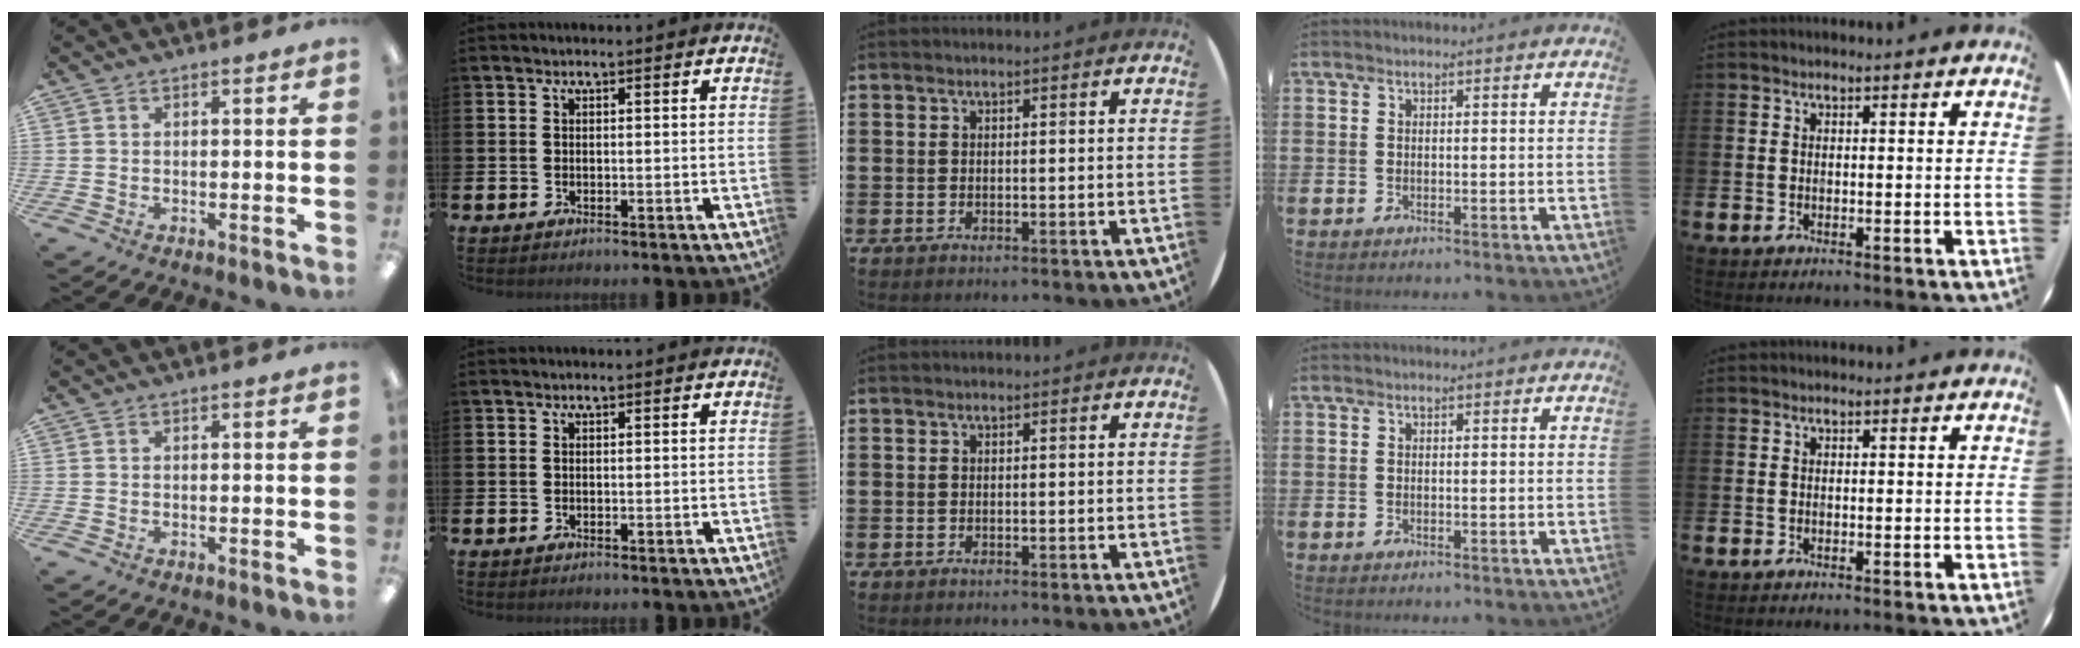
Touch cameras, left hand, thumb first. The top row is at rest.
{}